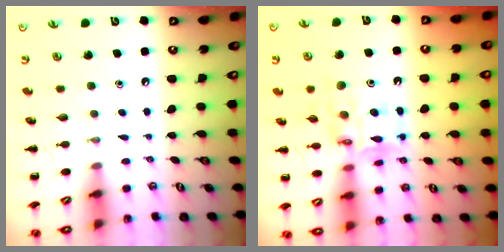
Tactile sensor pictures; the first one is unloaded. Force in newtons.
{"total": 11.3, "press": 11.0, "slide": 2.7}